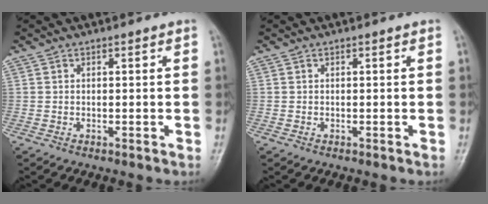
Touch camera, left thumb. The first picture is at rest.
{"total": 0.0}